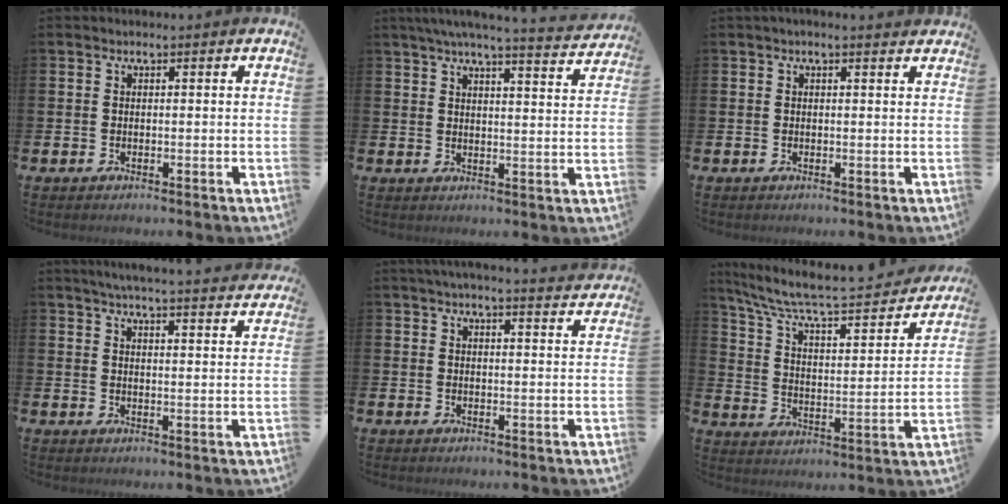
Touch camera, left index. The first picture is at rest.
{"total": 5.7, "force": [5.3, -0.3, 2.1], "torque": [-0.044, -0.029, 0.088]}
{"total": 0.7, "force": [0.6, 0.0, 0.5], "torque": [0.001, -0.003, 0.008]}
{"total": 5.1, "force": [5.0, -0.5, 1.1], "torque": [-0.032, -0.031, 0.086]}
{"total": 3.8, "force": [3.6, -0.4, 1.0], "torque": [-0.015, -0.020, 0.062]}
{"total": 8.8, "force": [7.6, 1.7, 4.0], "torque": [-0.114, -0.054, 0.124]}